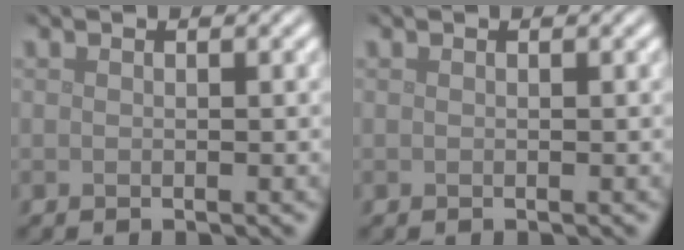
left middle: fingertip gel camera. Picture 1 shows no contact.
{"total": 0.0}